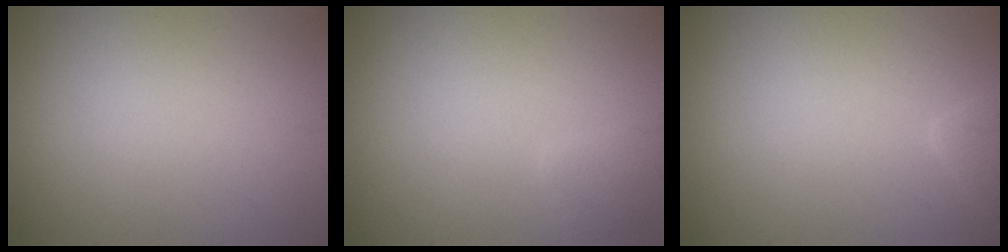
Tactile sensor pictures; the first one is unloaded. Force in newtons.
{"total": 1.2, "press": 1.2, "slide": 0.1}
{"total": 1.4, "press": 1.4, "slide": 0.2}